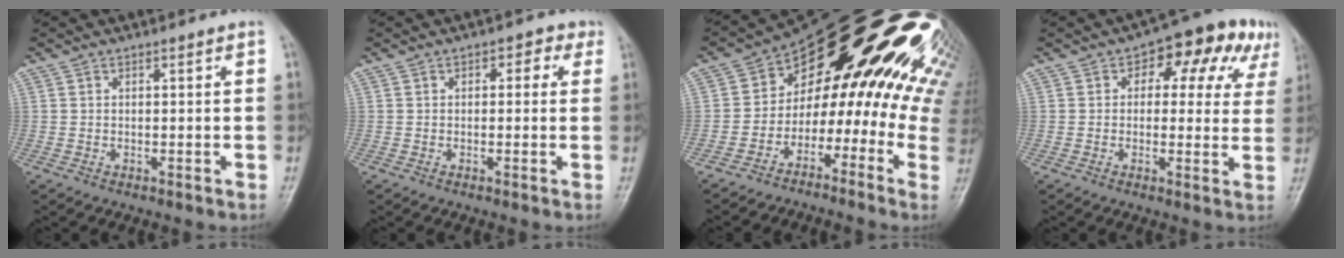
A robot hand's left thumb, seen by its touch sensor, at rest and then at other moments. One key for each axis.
{"total": 2.9, "fx": 0.9, "fy": 2.0, "fz": 1.9, "tx": 0.004, "ty": 0.006, "tz": -0.001}
{"total": 25.3, "fx": 3.4, "fy": 15.5, "fz": 19.7, "tx": -0.204, "ty": 0.112, "tz": 0.038}
{"total": 11.9, "fx": 4.7, "fy": 7.3, "fz": 8.1, "tx": -0.040, "ty": 0.014, "tz": 0.052}